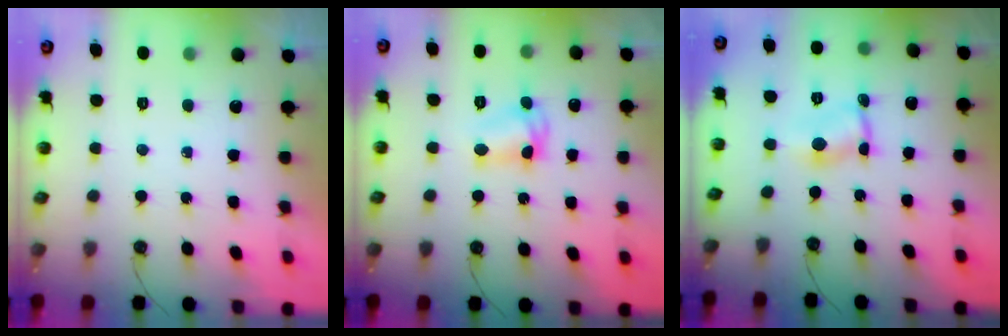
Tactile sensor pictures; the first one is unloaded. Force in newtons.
{"total": 7.9, "press": 7.8, "slide": 0.6}
{"total": 1.6, "press": 1.5, "slide": 0.1}